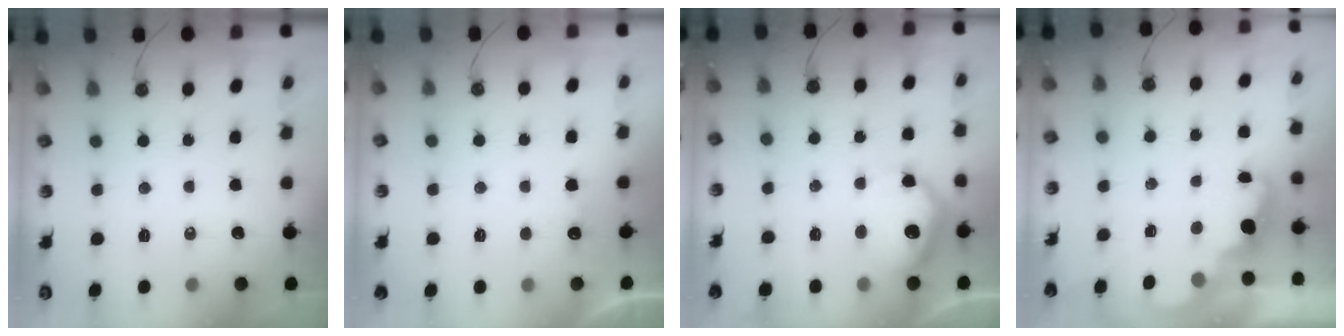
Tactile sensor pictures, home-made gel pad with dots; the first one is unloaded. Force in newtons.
{"total": 1.2, "press": 1.0, "slide": 0.7}
{"total": 11.4, "press": 11.4, "slide": 0.8}
{"total": 2.3, "press": 2.2, "slide": 0.5}